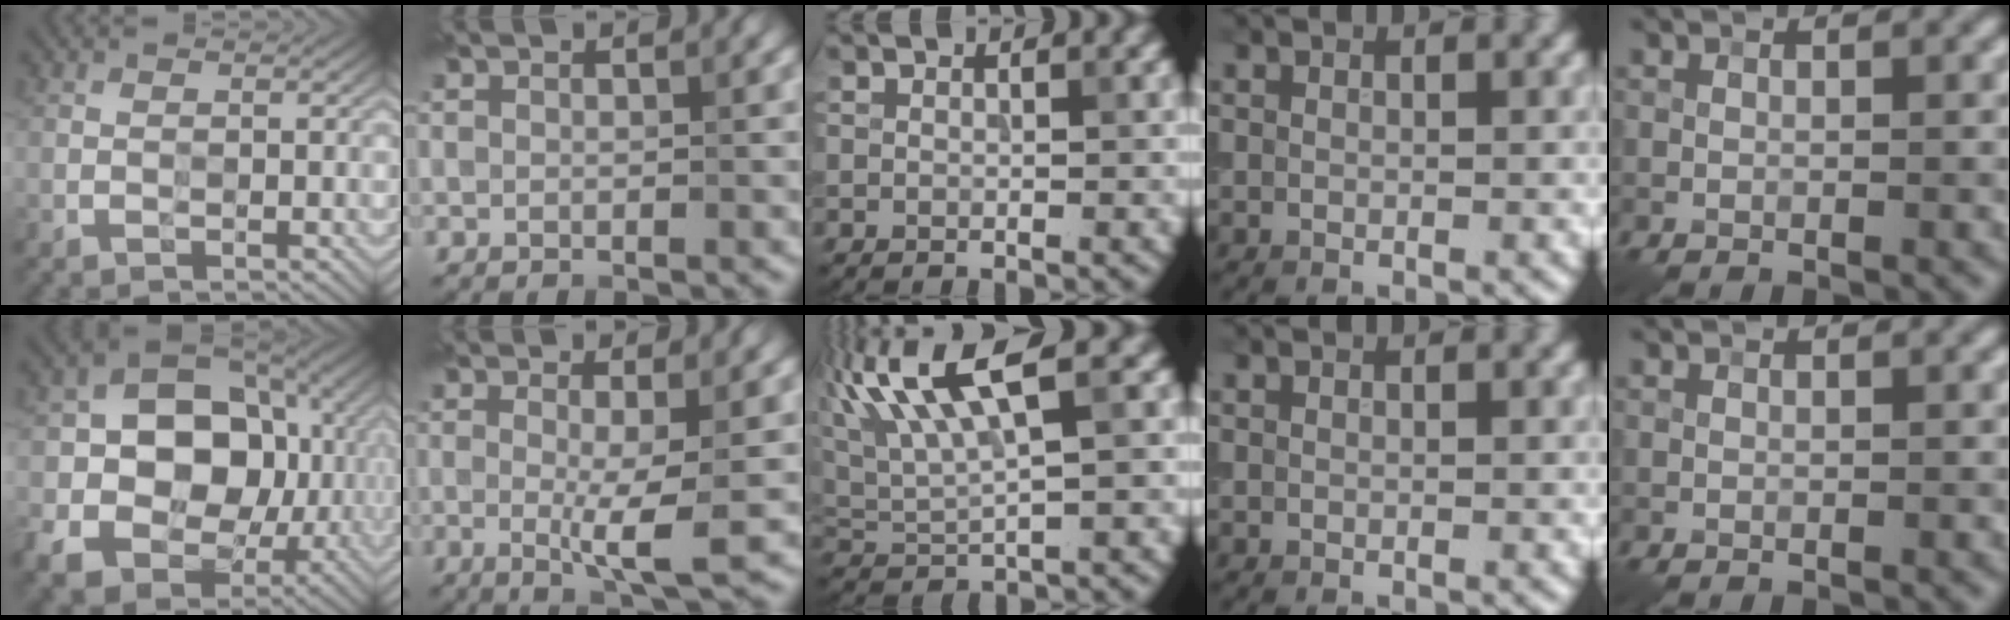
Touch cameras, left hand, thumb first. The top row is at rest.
{"thumb": {"total": 15.9, "force": [-1.0, 12.6, 9.7], "torque": [-0.168, -0.022, -0.018]}, "index": {"total": 4.1, "force": [-0.3, 0.5, 4.0], "torque": [-0.069, -0.015, -0.004]}, "middle": {"total": 8.6, "force": [4.1, 2.2, 7.2], "torque": [-0.144, 0.021, 0.076]}}